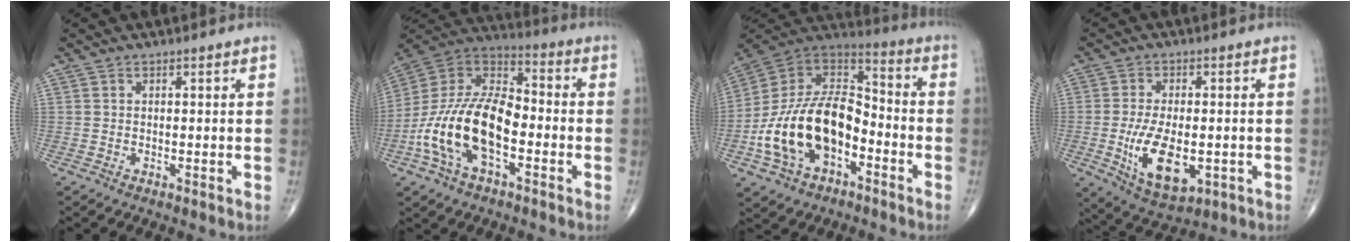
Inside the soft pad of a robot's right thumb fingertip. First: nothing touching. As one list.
[{"total": 19.9, "force": [-5.3, 10.5, 16.1], "torque": [-0.304, 0.045, -0.101]}, {"total": 21.2, "force": [-6.6, 12.8, 15.5], "torque": [-0.265, 0.061, -0.116]}, {"total": 11.9, "force": [-2.5, 6.0, 10.0], "torque": [-0.173, -0.012, -0.030]}]